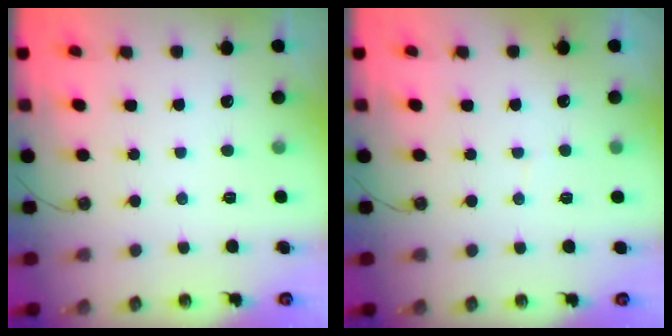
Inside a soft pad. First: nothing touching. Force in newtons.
{"total": 2.6, "press": 2.0, "slide": 1.6}